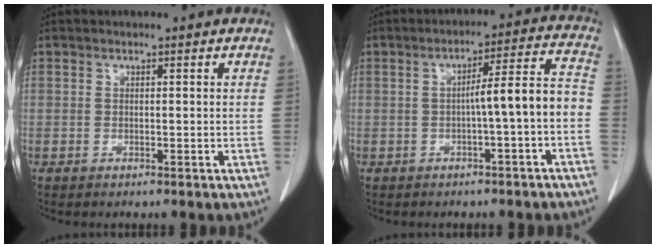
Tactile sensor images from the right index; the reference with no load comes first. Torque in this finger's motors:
{"motor_torque": [0.93, -0.44, 0.53, 0.12]}